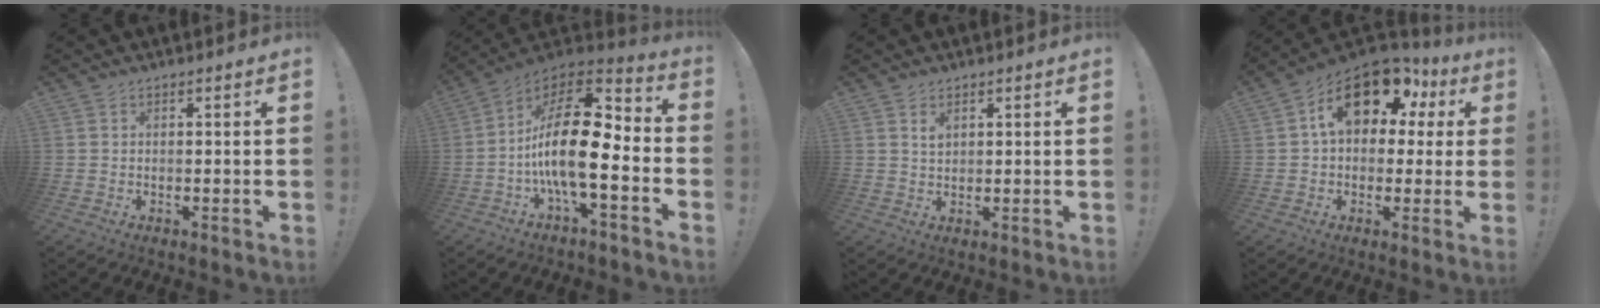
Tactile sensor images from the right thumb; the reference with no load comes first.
{"total": 20.6, "force": [-3.2, 8.1, 18.6], "torque": [-0.343, 0.019, -0.053]}
{"total": 2.0, "force": [1.3, 1.1, 1.1], "torque": [-0.008, -0.011, 0.021]}
{"total": 17.6, "force": [7.3, 10.4, 12.2], "torque": [-0.189, -0.021, 0.129]}